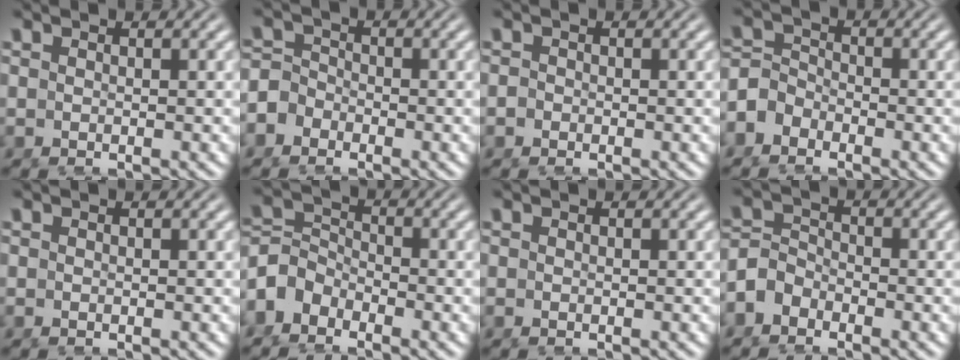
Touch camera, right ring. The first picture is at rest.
{"total": 3.2, "force": [-1.4, 2.8, 0.8], "torque": [-0.021, -0.011, -0.027]}
{"total": 0.6, "force": [-0.5, 0.3, -0.1], "torque": [-0.003, -0.008, -0.008]}
{"total": 3.5, "force": [-1.5, 3.0, 1.2], "torque": [-0.029, -0.014, -0.027]}
{"total": 0.0}
{"total": 6.0, "force": [-2.4, 5.1, 2.1], "torque": [-0.057, -0.025, -0.040]}
{"total": 0.0}
{"total": 3.6, "force": [-1.7, 2.9, 1.2], "torque": [-0.033, -0.016, -0.029]}